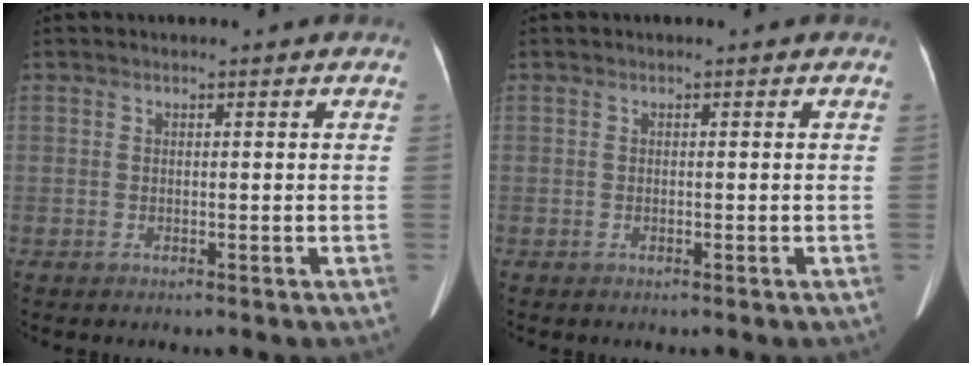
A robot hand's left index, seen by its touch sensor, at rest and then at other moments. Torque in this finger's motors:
{"motor_torque": [-0.12, -0.05, -0.01, -0.01]}